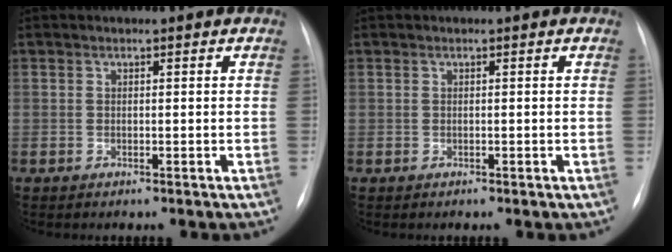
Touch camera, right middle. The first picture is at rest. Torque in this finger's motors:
{"motor_torque": [-0.09, 0.06, 0.04, -0.01]}